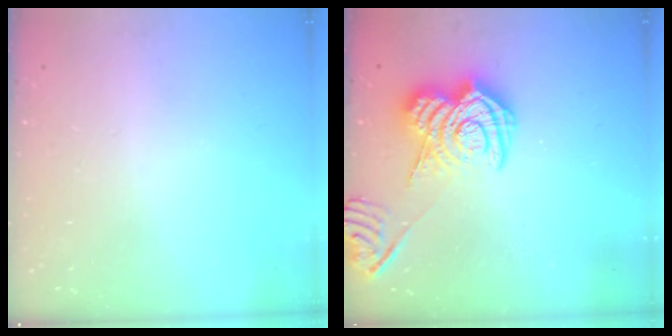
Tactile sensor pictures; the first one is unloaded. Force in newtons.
{"total": 13.0, "press": 13.0, "slide": 1.0}